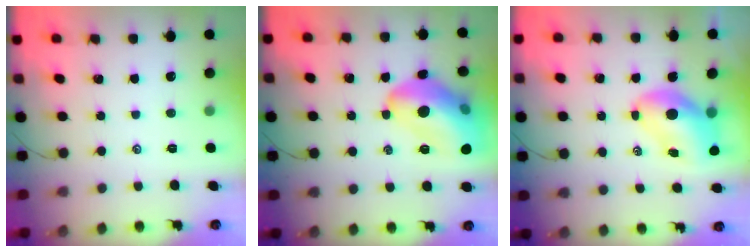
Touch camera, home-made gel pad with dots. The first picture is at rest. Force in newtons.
{"total": 19.7, "press": 19.5, "slide": 3.0}
{"total": 10.3, "press": 10.0, "slide": 2.6}